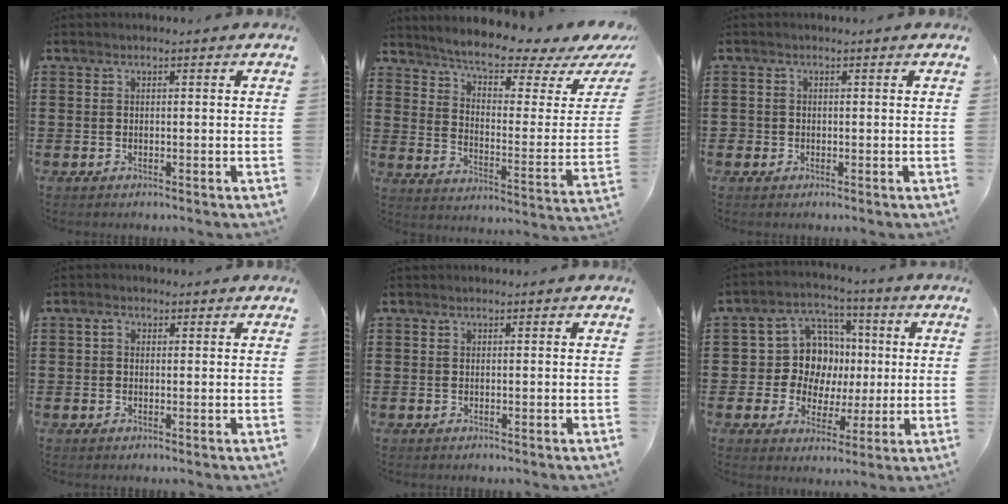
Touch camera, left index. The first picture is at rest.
{"total": 6.9, "force": [5.9, 0.2, 3.4], "torque": [-0.078, -0.051, 0.095]}
{"total": 1.0, "force": [-0.3, 1.0, 0.0], "torque": [-0.004, 0.003, -0.008]}
{"total": 1.3, "force": [0.2, 1.0, 0.8], "torque": [-0.019, 0.009, 0.002]}
{"total": 0.0}
{"total": 10.2, "force": [1.0, 9.4, 3.9], "torque": [-0.110, 0.004, 0.026]}